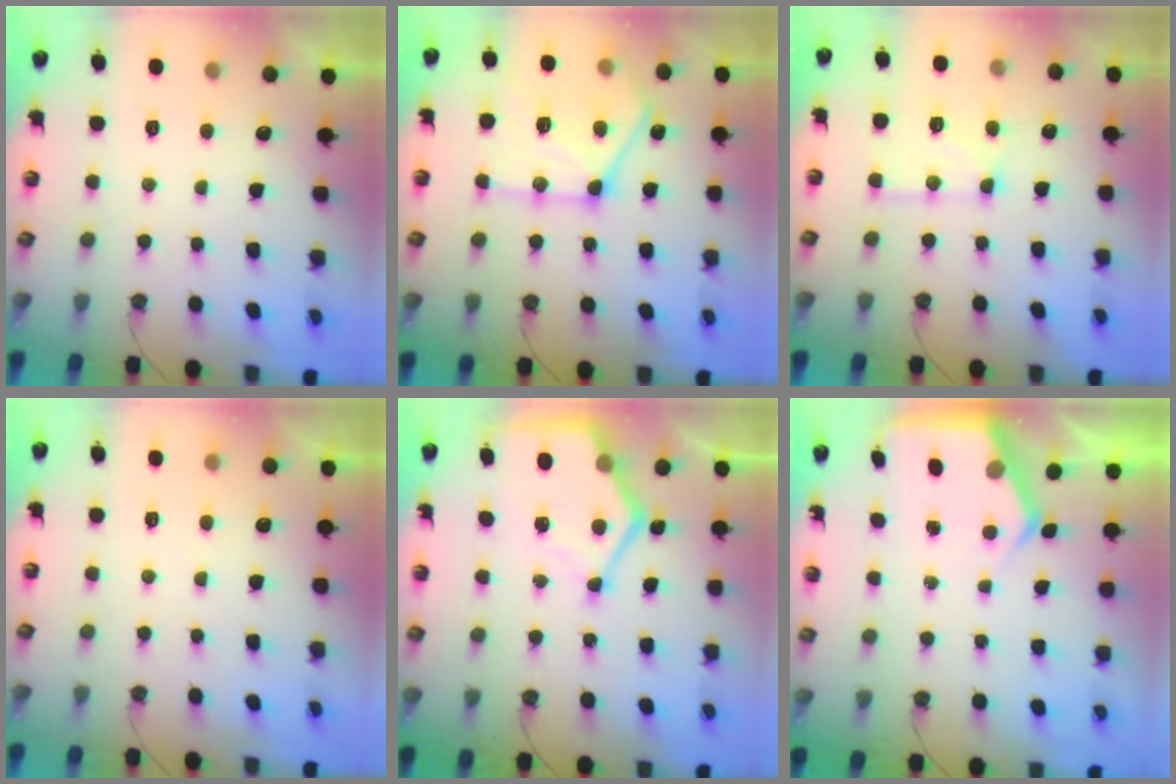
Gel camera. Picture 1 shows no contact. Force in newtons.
{"total": 19.6, "press": 19.5, "slide": 2.0}
{"total": 12.9, "press": 12.9, "slide": 1.2}
{"total": 3.0, "press": 3.0, "slide": 0.3}
{"total": 11.4, "press": 11.3, "slide": 1.3}
{"total": 4.4, "press": 4.4, "slide": 0.4}